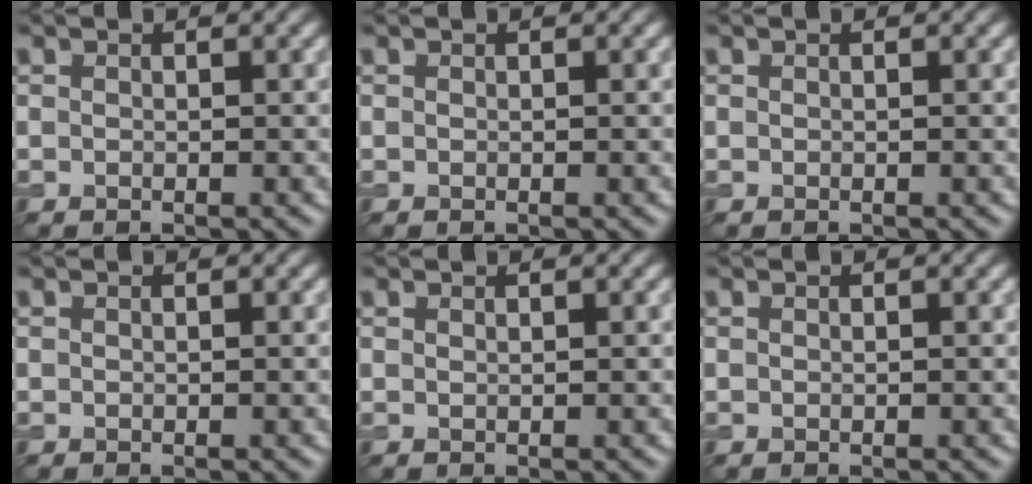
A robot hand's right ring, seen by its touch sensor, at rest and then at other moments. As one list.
[{"total": 0.0}, {"total": 0.0}, {"total": 0.0}, {"total": 0.0}, {"total": 0.0}]